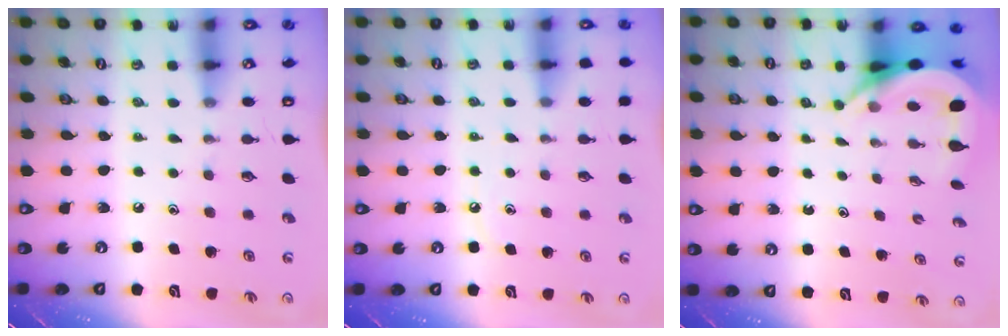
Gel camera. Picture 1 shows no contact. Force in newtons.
{"total": 4.7, "press": 4.7, "slide": 0.6}
{"total": 6.4, "press": 6.4, "slide": 0.7}